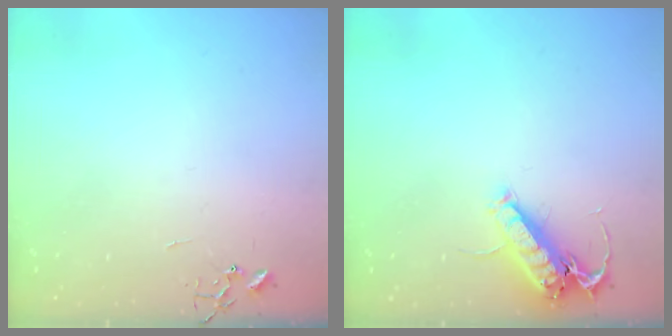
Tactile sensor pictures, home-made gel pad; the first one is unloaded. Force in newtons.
{"total": 14.1, "press": 14.0, "slide": 1.8}